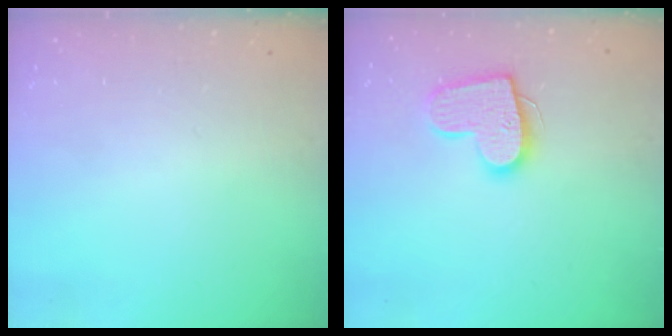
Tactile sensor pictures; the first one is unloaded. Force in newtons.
{"total": 14.2, "press": 14.2, "slide": 1.0}